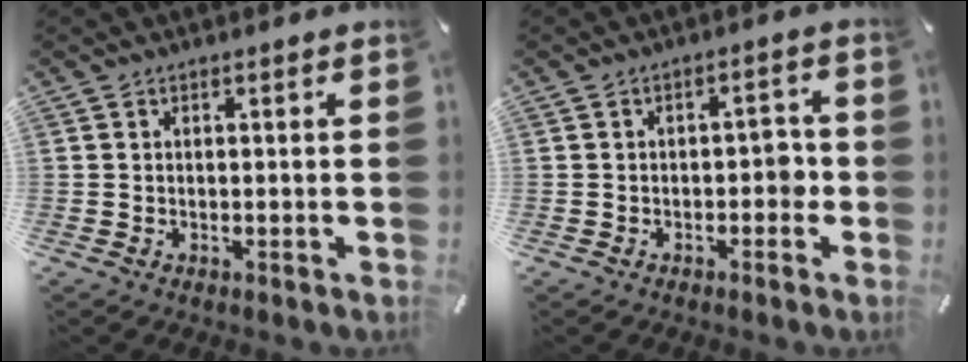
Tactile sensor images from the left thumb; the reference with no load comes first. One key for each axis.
{"total": 4.2, "fx": -1.2, "fy": 2.4, "fz": 3.2, "tx": -0.048, "ty": 0.011, "tz": -0.025}